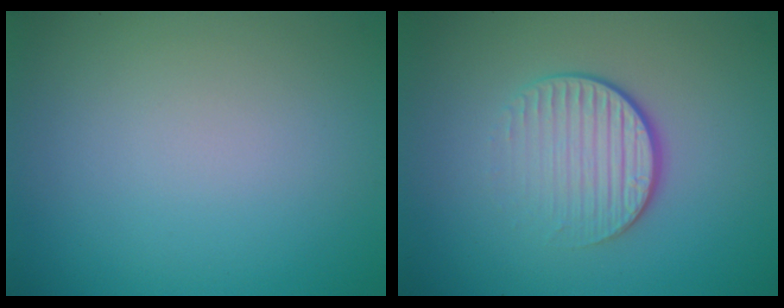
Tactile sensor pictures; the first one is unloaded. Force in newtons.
{"total": 4.1, "press": 2.6, "slide": 3.2}